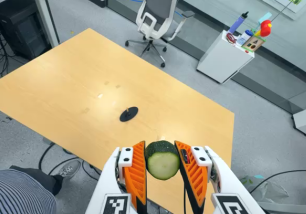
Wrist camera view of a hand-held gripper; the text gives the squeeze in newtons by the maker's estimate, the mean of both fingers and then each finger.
{"total": 10.3, "left": 9.6, "right": 11.0}